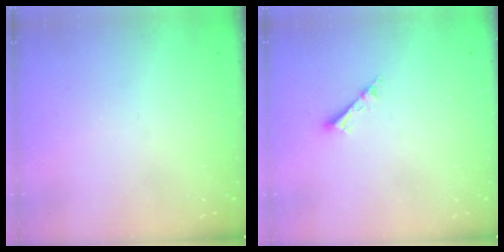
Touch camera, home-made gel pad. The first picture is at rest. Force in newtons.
{"total": 2.3, "press": 2.3, "slide": 0.1}